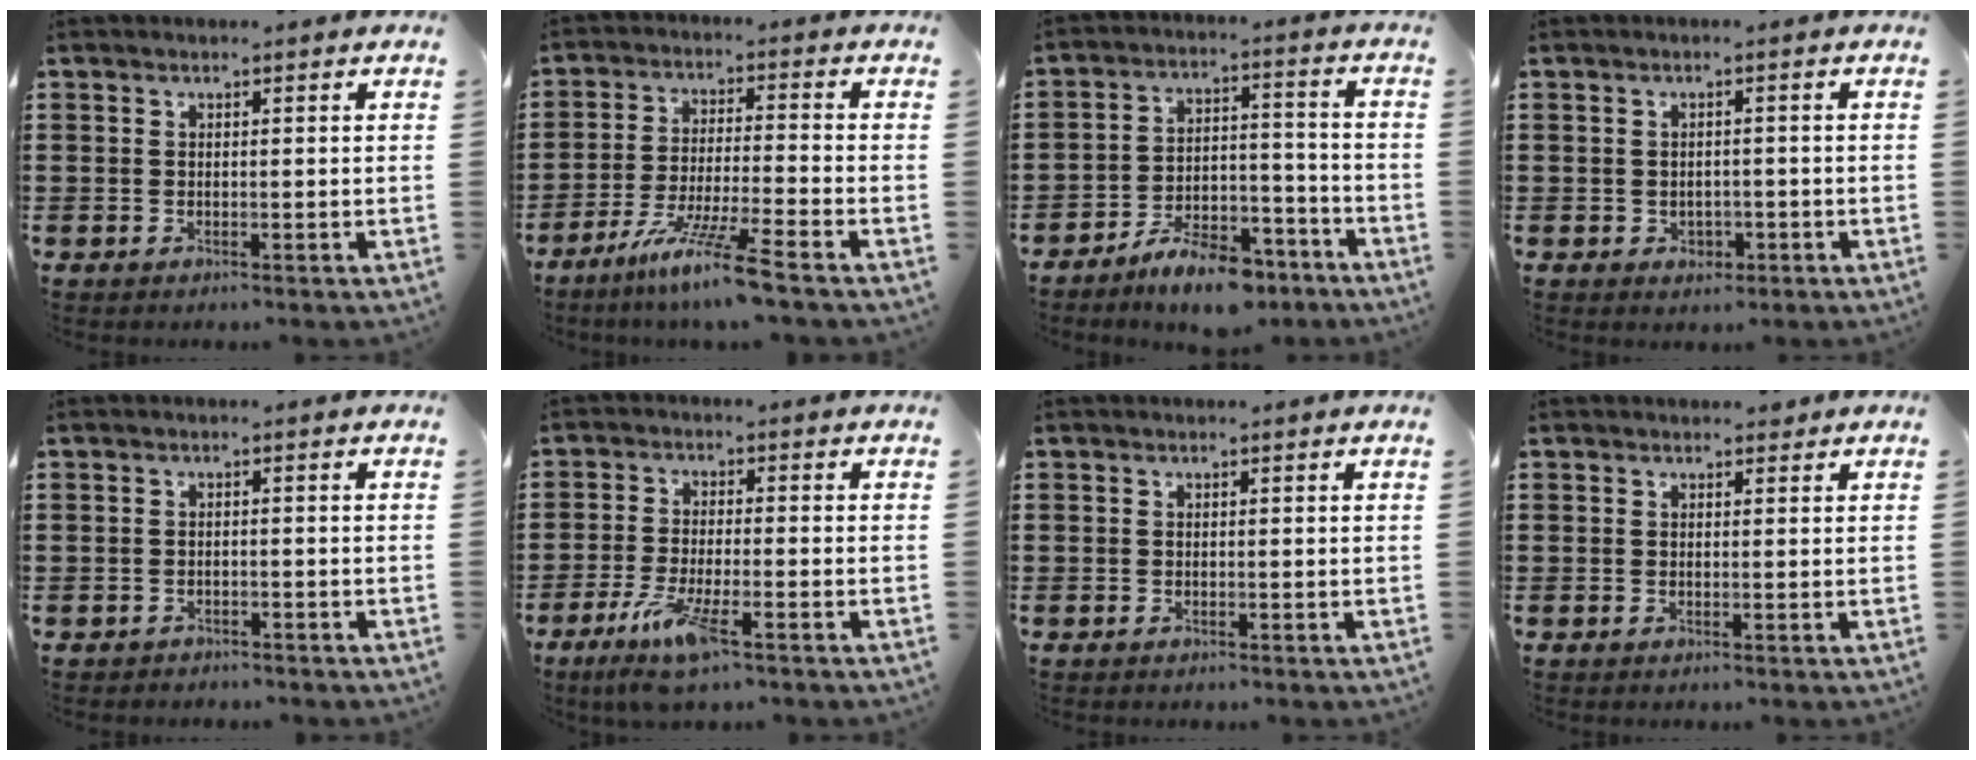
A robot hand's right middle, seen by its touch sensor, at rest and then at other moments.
{"total": 9.2, "force": [-6.9, -0.7, 6.0], "torque": [-0.123, -0.019, -0.135]}
{"total": 8.5, "force": [-7.4, 2.3, 3.5], "torque": [-0.056, 0.025, -0.137]}
{"total": 1.5, "force": [-0.4, 1.3, 0.7], "torque": [-0.008, -0.001, -0.011]}
{"total": 1.0, "force": [-1.0, 0.3, 0.0], "torque": [-0.003, 0.002, -0.023]}
{"total": 6.9, "force": [-3.9, 1.1, 5.6], "torque": [-0.111, -0.015, -0.069]}
{"total": 0.0}
{"total": 0.9, "force": [0.7, 0.5, 0.0], "torque": [0.005, -0.001, 0.012]}